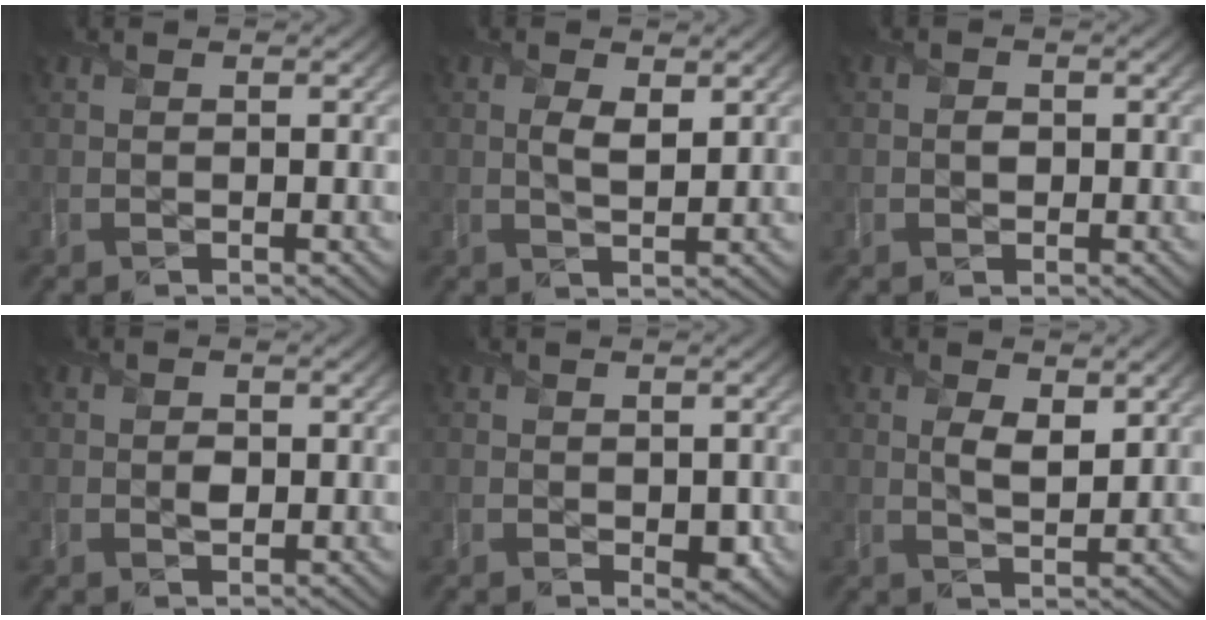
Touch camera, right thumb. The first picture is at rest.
{"total": 3.0, "force": [0.8, 1.5, 2.5], "torque": [-0.054, -0.007, 0.016]}
{"total": 1.5, "force": [-0.2, 1.3, 0.6], "torque": [-0.012, -0.005, -0.008]}
{"total": 1.6, "force": [-0.2, 1.3, 0.9], "torque": [-0.016, -0.006, -0.006]}
{"total": 2.2, "force": [-0.1, 1.7, 1.4], "torque": [-0.023, -0.014, 0.000]}
{"total": 3.8, "force": [1.2, 1.9, 3.0], "torque": [-0.064, -0.008, 0.025]}